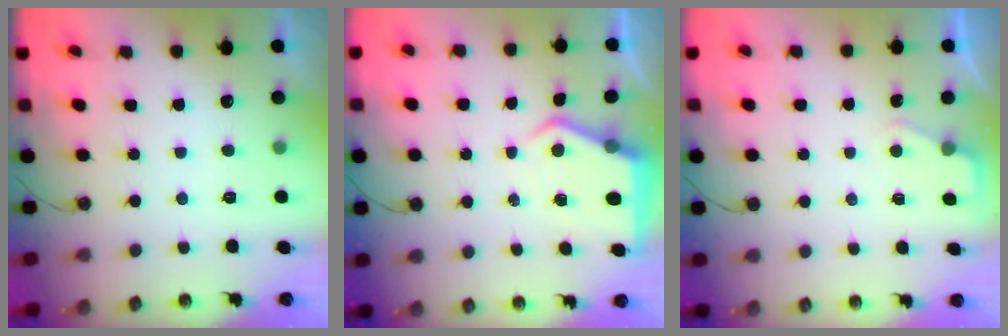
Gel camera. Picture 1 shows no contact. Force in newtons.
{"total": 7.1, "press": 7.1, "slide": 0.7}
{"total": 2.4, "press": 2.4, "slide": 0.4}